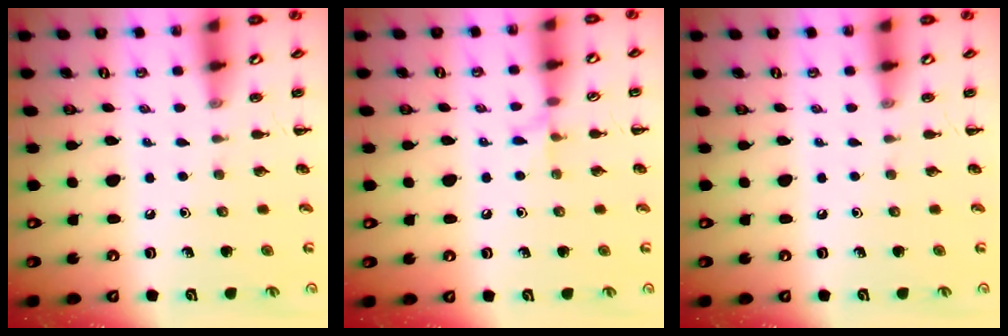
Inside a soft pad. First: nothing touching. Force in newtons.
{"total": 5.1, "press": 4.8, "slide": 1.7}
{"total": 0.0}